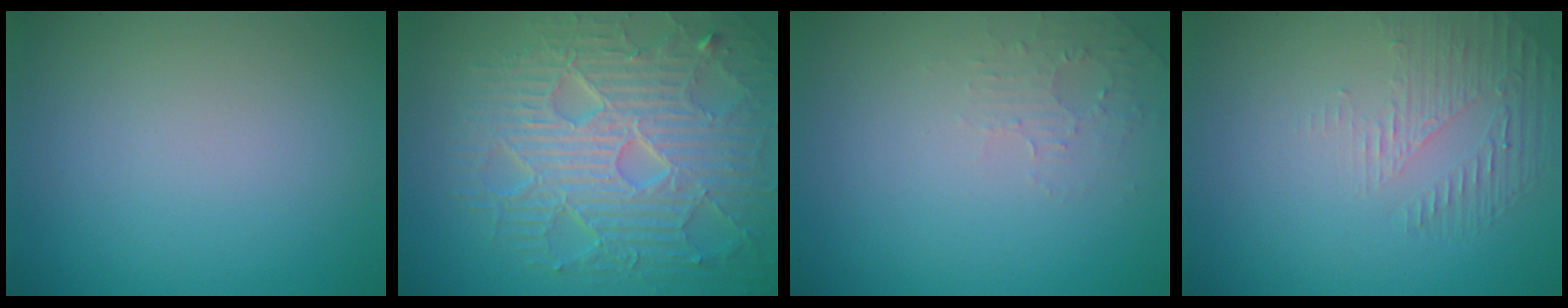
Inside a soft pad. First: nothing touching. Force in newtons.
{"total": 9.1, "press": 6.5, "slide": 6.4}
{"total": 1.6, "press": 1.6, "slide": 0.4}
{"total": 1.7, "press": 0.8, "slide": 1.5}